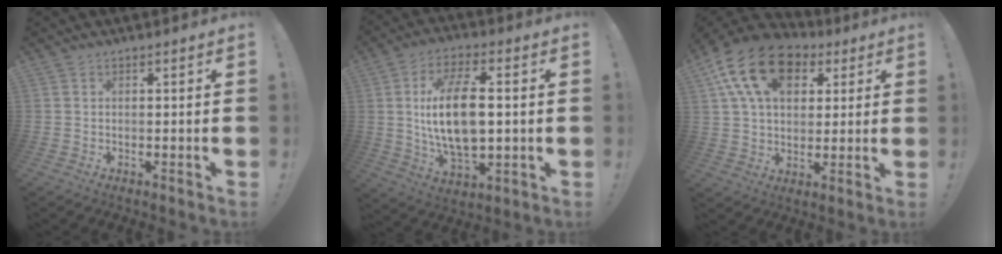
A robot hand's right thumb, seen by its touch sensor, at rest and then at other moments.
{"total": 16.9, "force": [1.1, 8.3, 14.7], "torque": [-0.271, -0.005, 0.011]}
{"total": 19.2, "force": [7.8, 12.6, 12.1], "torque": [-0.202, -0.018, 0.141]}